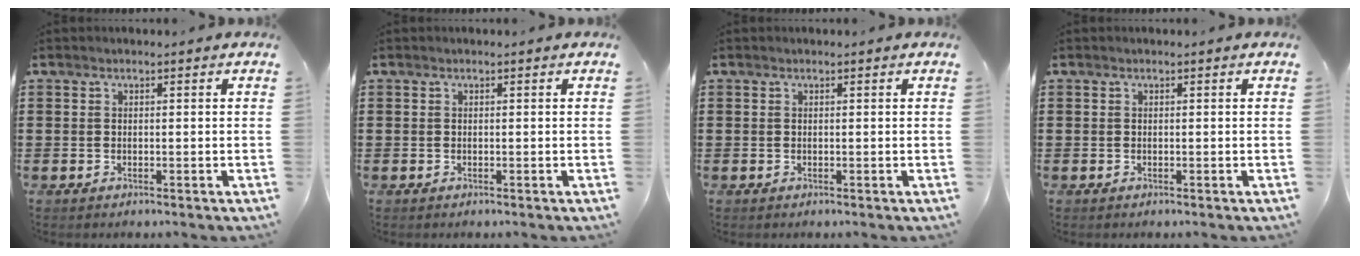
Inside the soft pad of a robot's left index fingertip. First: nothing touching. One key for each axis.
{"total": 0.0}
{"total": 0.0}
{"total": 0.0}